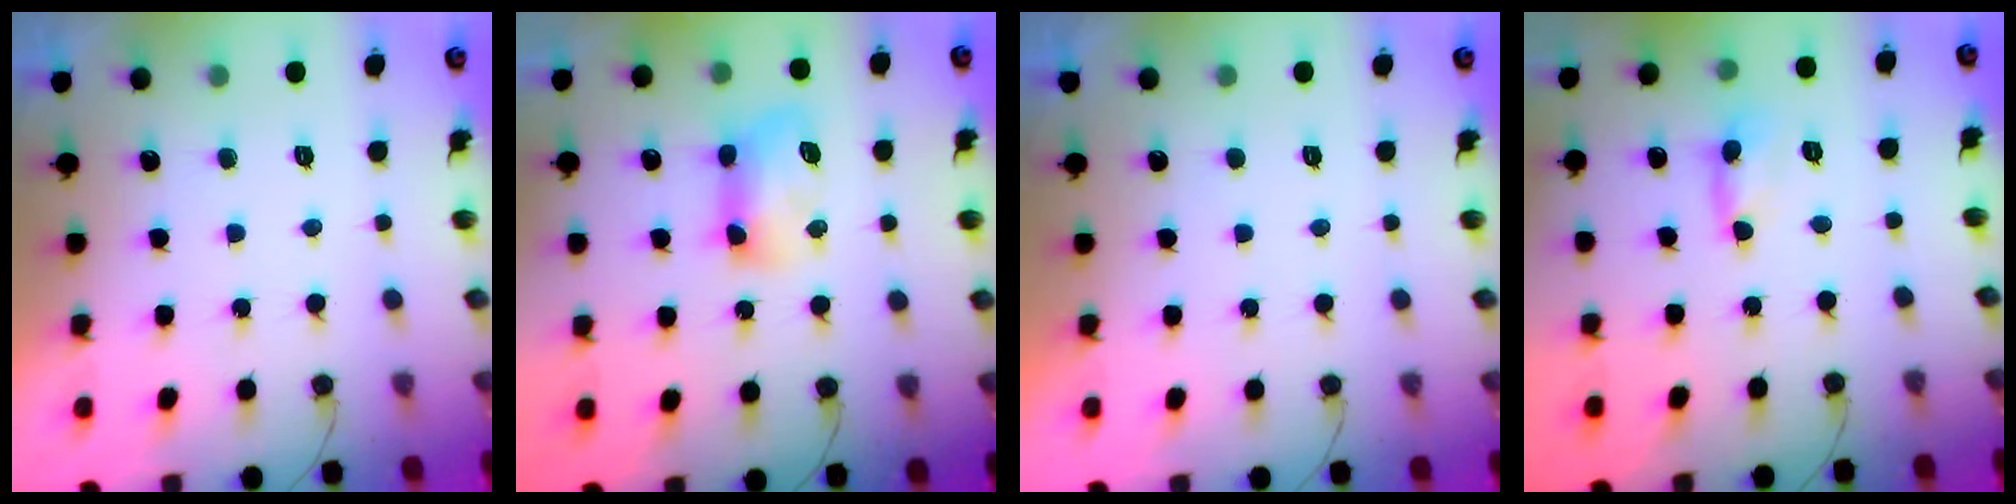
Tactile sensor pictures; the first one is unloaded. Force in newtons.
{"total": 9.5, "press": 9.5, "slide": 0.6}
{"total": 0.0}
{"total": 0.8, "press": 0.7, "slide": 0.1}